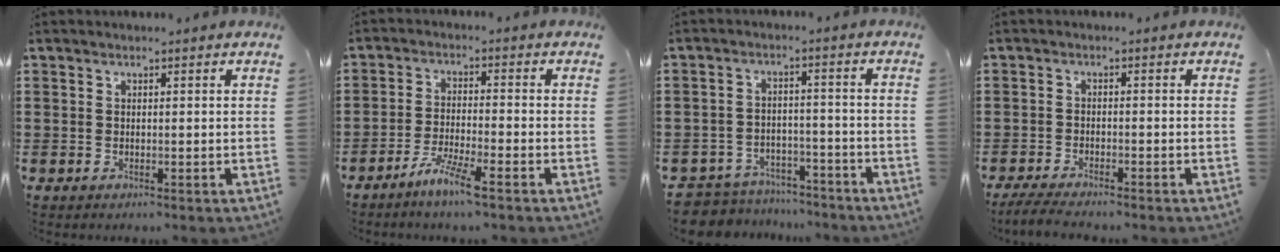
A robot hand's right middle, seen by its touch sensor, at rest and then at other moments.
{"total": 5.0, "force": [-4.0, -0.1, 2.9], "torque": [-0.067, -0.009, -0.078]}
{"total": 5.6, "force": [-5.5, 1.1, 0.0], "torque": [-0.015, 0.010, -0.117]}
{"total": 3.4, "force": [-3.3, 0.3, 0.8], "torque": [-0.028, -0.006, -0.072]}